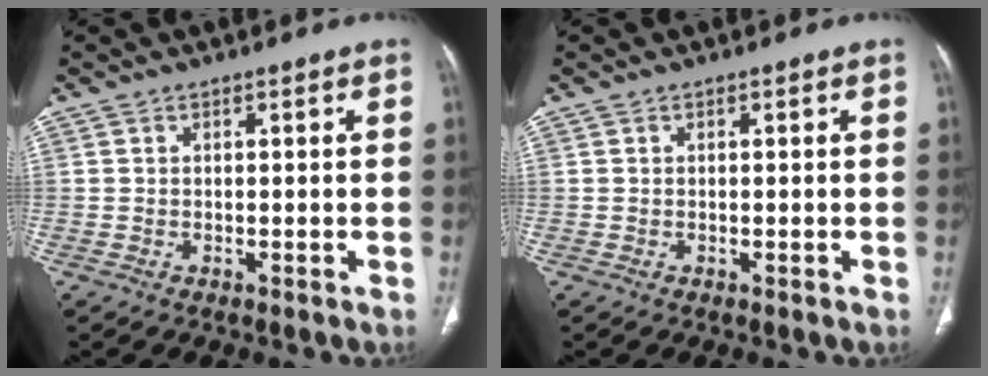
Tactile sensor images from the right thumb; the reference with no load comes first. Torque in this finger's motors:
{"motor_torque": [0.01, 0.01, -0.17, 0.15, 0.00]}